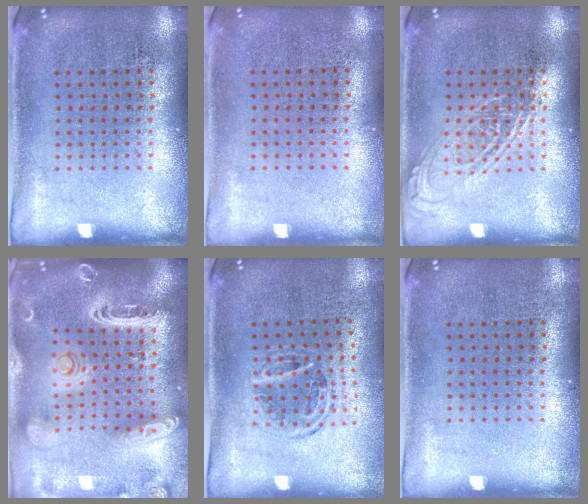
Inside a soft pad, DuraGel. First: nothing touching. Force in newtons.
{"total": 0.0}
{"total": 2.0, "press": 2.0, "slide": 0.2}
{"total": 3.2, "press": 2.7, "slide": 1.8}
{"total": 1.0, "press": 1.0, "slide": 0.2}
{"total": 0.0}